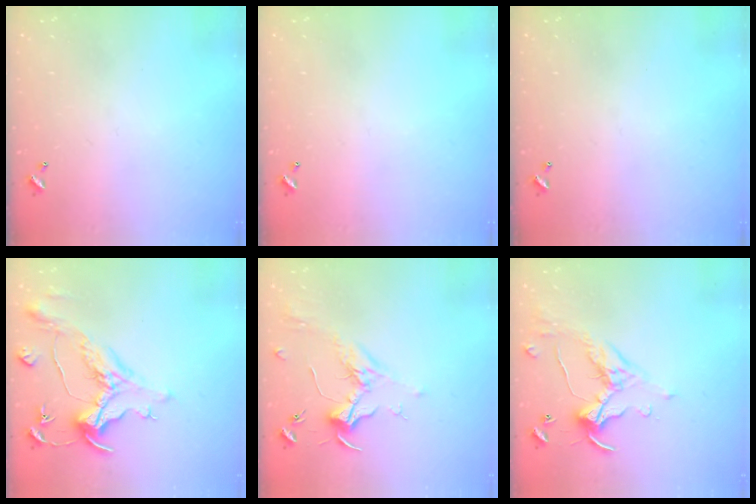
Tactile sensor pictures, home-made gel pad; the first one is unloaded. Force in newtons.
{"total": 0.0}
{"total": 0.0}
{"total": 1.5, "press": 0.8, "slide": 1.2}
{"total": 1.8, "press": 1.7, "slide": 0.6}
{"total": 1.5, "press": 1.5, "slide": 0.2}